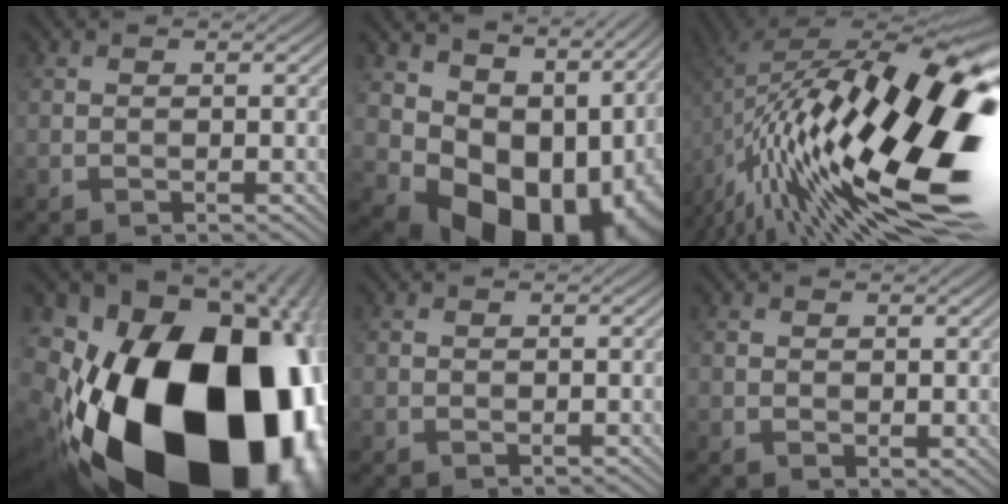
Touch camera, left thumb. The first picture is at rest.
{"total": 16.0, "force": [0.8, 12.7, 9.8], "torque": [-0.144, -0.039, 0.054]}
{"total": 21.2, "force": [-5.1, 8.6, 18.7], "torque": [-0.326, 0.011, -0.106]}
{"total": 25.5, "force": [-6.9, 16.9, 17.8], "torque": [-0.306, -0.095, -0.107]}
{"total": 0.5, "force": [0.4, 0.4, 0.1], "torque": [-0.001, -0.003, 0.010]}
{"total": 1.8, "force": [0.9, 1.3, 0.8], "torque": [-0.016, -0.006, 0.021]}